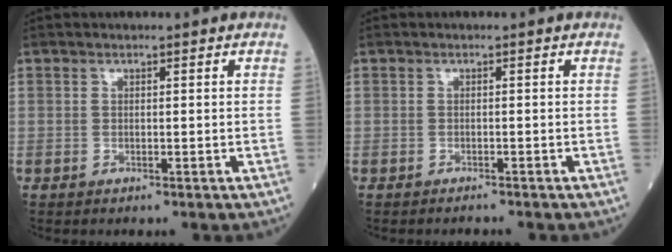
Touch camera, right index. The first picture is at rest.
{"total": 0.8, "force": [-0.8, -0.1, 0.0], "torque": [-0.007, -0.005, -0.010]}